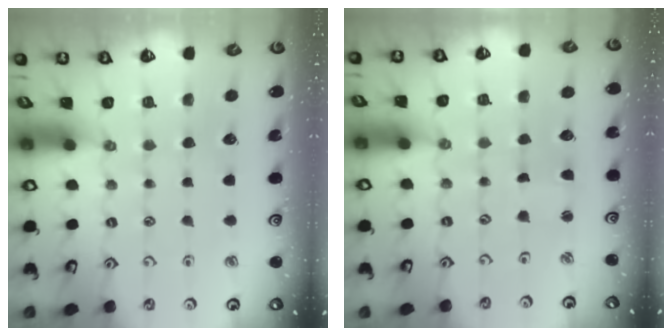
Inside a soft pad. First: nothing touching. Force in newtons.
{"total": 0.9, "press": 0.9, "slide": 0.0}